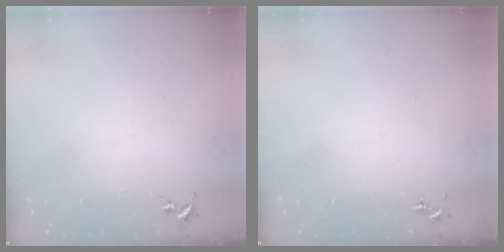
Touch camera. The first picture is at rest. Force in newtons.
{"total": 0.0}